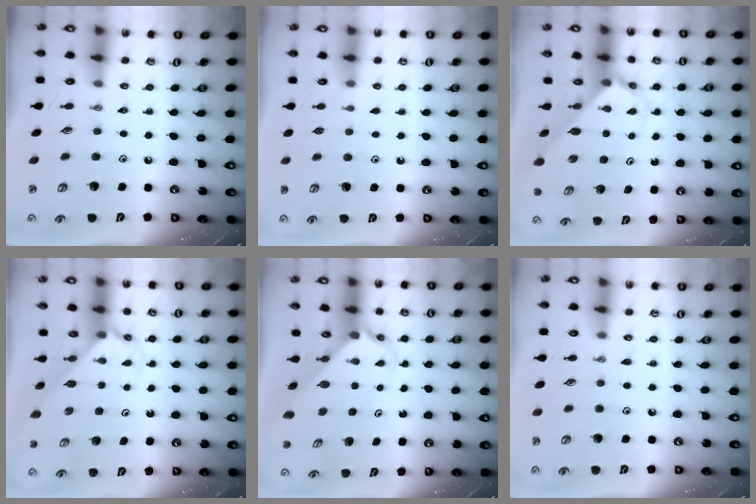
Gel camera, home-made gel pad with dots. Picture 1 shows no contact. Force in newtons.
{"total": 1.7, "press": 1.6, "slide": 0.2}
{"total": 2.7, "press": 2.7, "slide": 0.2}
{"total": 2.4, "press": 2.4, "slide": 0.2}
{"total": 2.4, "press": 2.4, "slide": 0.2}
{"total": 5.1, "press": 5.0, "slide": 0.5}